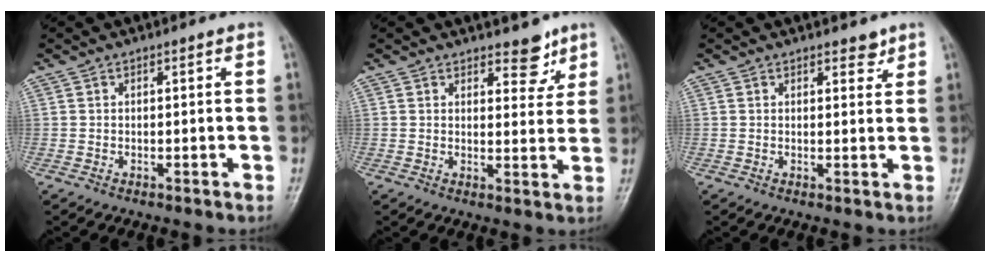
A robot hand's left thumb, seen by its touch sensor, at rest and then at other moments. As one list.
[{"total": 5.0, "force": [3.5, 2.6, 2.5], "torque": [0.002, -0.021, 0.045]}, {"total": 2.0, "force": [1.5, 1.1, 0.9], "torque": [0.006, -0.007, 0.018]}]